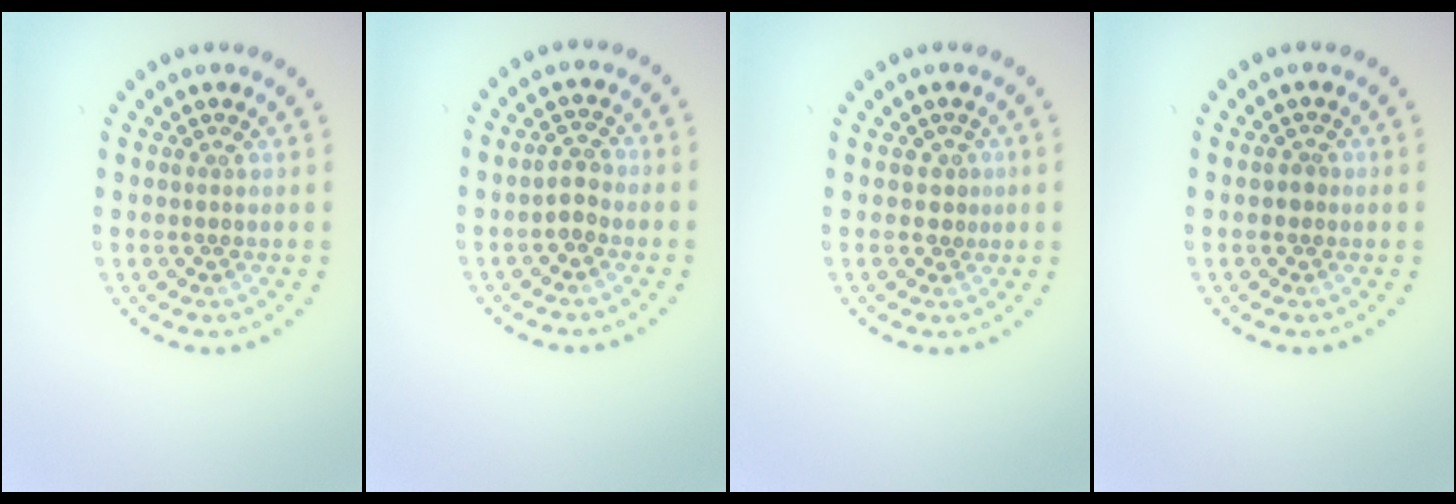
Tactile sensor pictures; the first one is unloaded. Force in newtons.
{"total": 1.6, "press": 1.5, "slide": 0.5}
{"total": 1.2, "press": 1.0, "slide": 0.7}
{"total": 0.8, "press": 0.7, "slide": 0.4}